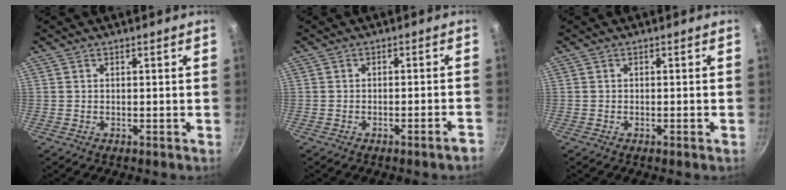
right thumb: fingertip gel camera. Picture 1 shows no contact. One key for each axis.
{"total": 3.0, "fx": -2.1, "fy": 0.0, "fz": 2.1, "tx": -0.026, "ty": 0.020, "tz": -0.024}
{"total": 0.8, "fx": -0.4, "fy": 0.0, "fz": 0.6, "tx": -0.017, "ty": 0.004, "tz": -0.009}